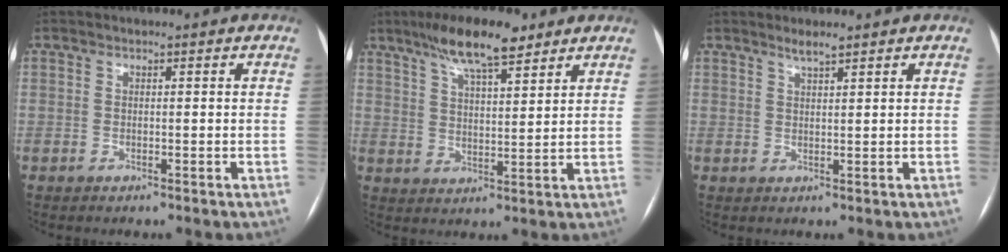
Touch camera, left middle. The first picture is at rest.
{"total": 10.6, "force": [7.6, 2.2, 7.1], "torque": [-0.128, 0.013, 0.131]}
{"total": 2.0, "force": [1.6, 0.0, 1.1], "torque": [-0.025, 0.001, 0.033]}